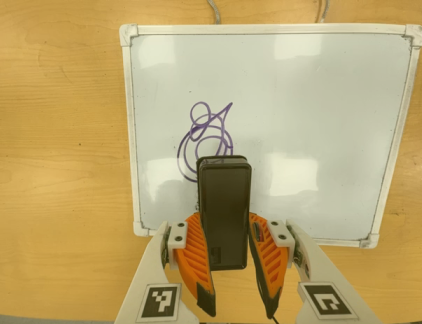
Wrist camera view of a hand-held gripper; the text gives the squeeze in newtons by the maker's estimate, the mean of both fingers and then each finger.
{"total": 9.8, "left": 7.8, "right": 11.8}